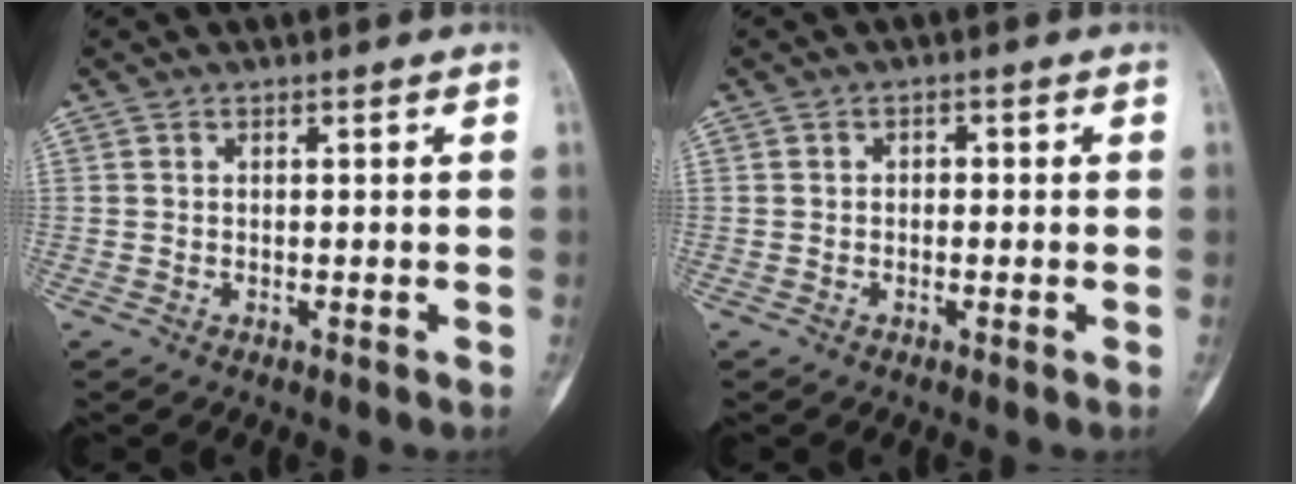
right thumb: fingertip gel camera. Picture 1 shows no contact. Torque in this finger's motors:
{"motor_torque": [-0.29, 0.20, 0.15, -0.15, -0.09]}